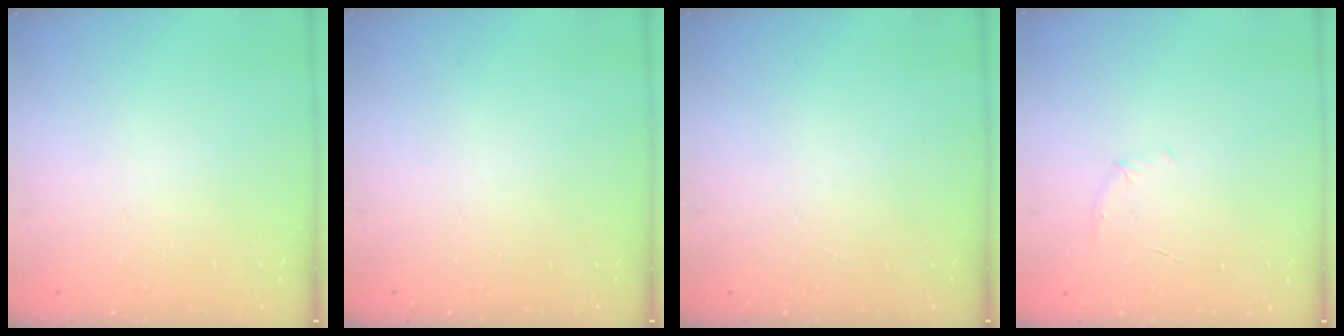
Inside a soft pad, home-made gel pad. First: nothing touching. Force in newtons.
{"total": 0.0}
{"total": 0.0}
{"total": 3.8, "press": 3.6, "slide": 1.2}